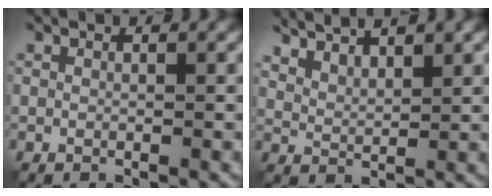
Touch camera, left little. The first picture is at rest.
{"total": 5.0, "force": [4.2, 1.4, 2.4], "torque": [-0.038, 0.009, 0.065]}